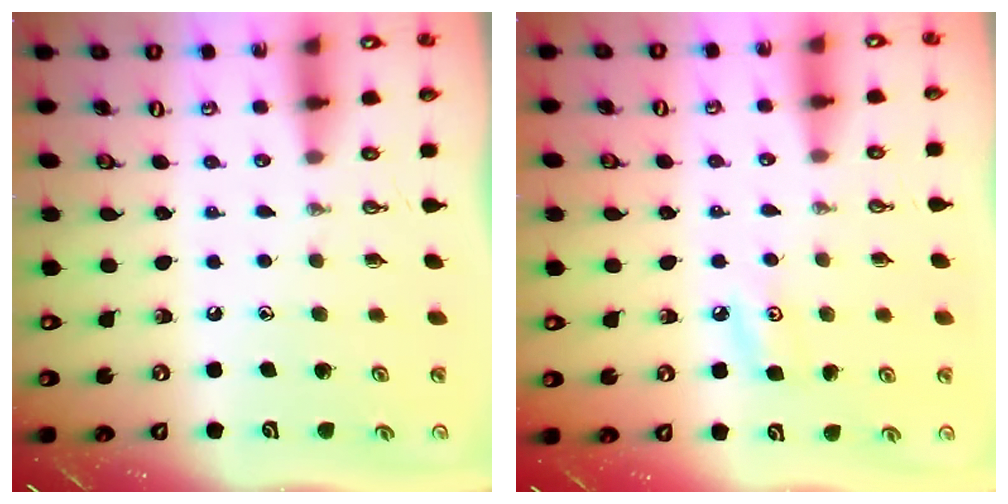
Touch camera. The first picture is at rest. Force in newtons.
{"total": 4.5, "press": 4.5, "slide": 0.6}